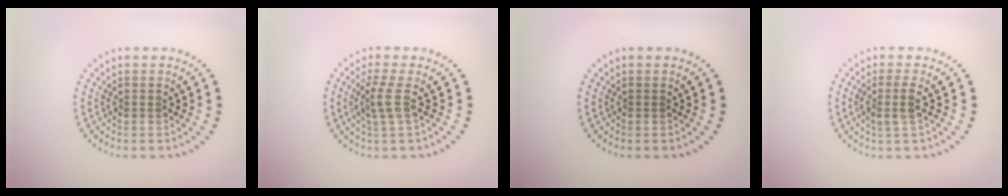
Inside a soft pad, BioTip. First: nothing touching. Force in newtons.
{"total": 2.2, "press": 1.6, "slide": 1.6}
{"total": 0.0}
{"total": 2.0, "press": 1.6, "slide": 1.1}